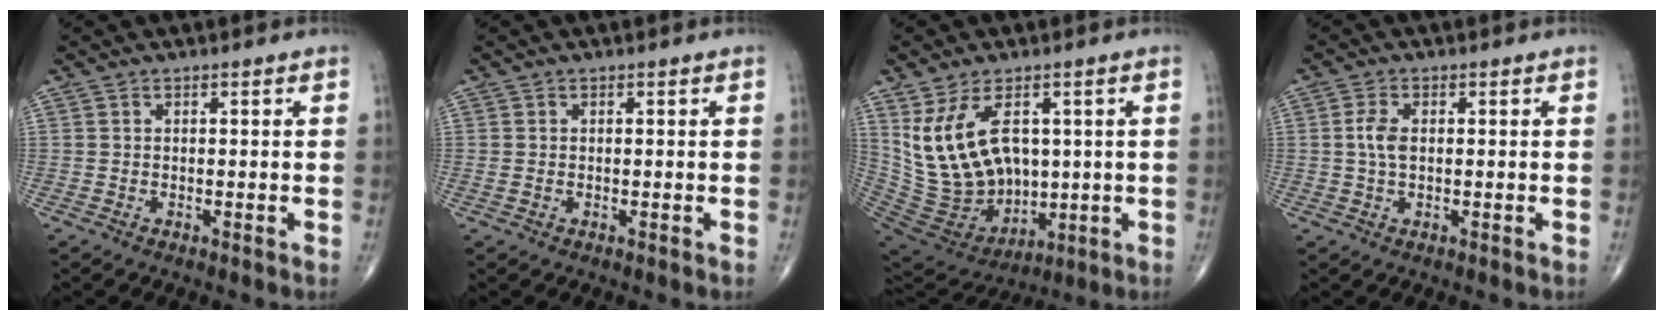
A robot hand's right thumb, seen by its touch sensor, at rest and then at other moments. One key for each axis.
{"total": 0.6, "fx": -0.1, "fy": 0.4, "fz": 0.4, "tx": -0.015, "ty": 0.001, "tz": 0.000}
{"total": 16.4, "fx": 4.1, "fy": 10.7, "fz": 11.7, "tx": -0.197, "ty": -0.017, "tz": 0.112}
{"total": 3.4, "fx": 0.3, "fy": 1.8, "fz": 2.9, "tx": -0.064, "ty": 0.003, "tz": 0.004}